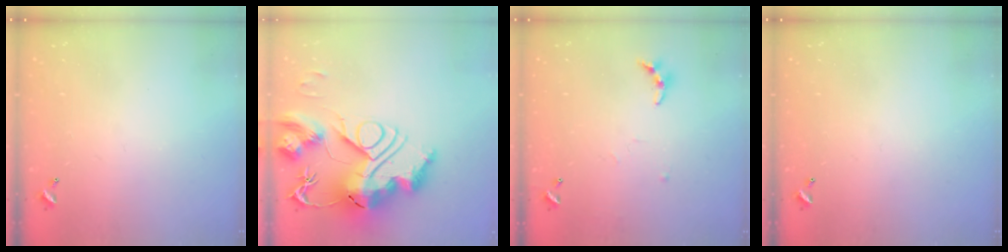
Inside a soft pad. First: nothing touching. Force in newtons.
{"total": 0.7, "press": 0.7, "slide": 0.0}
{"total": 7.0, "press": 7.0, "slide": 0.4}
{"total": 0.0}